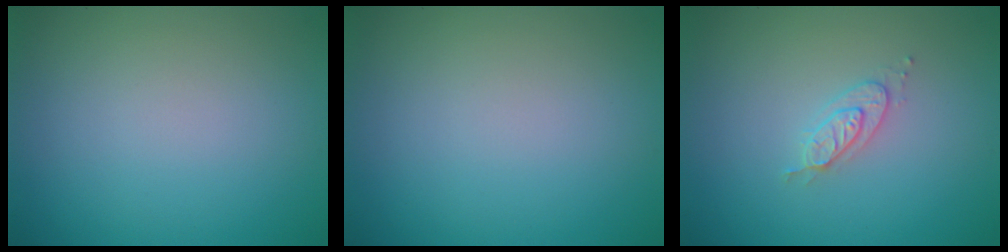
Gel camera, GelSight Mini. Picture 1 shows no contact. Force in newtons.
{"total": 0.0}
{"total": 2.0, "press": 2.0, "slide": 0.4}